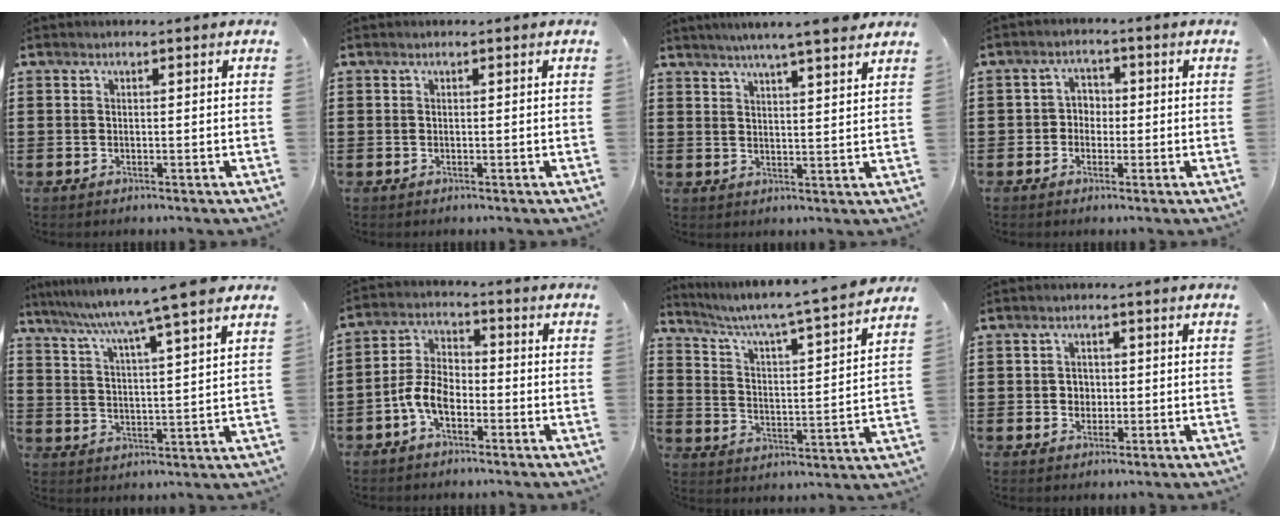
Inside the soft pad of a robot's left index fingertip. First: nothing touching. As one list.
[{"total": 0.0}, {"total": 4.8, "force": [4.3, -0.5, 2.1], "torque": [-0.054, -0.013, 0.073]}, {"total": 2.6, "force": [-0.8, 2.3, 0.9], "torque": [-0.029, 0.011, -0.021]}, {"total": 7.5, "force": [6.2, -1.7, 3.9], "torque": [-0.099, -0.040, 0.098]}, {"total": 5.9, "force": [-2.8, 3.2, 4.1], "torque": [-0.107, 0.003, -0.062]}, {"total": 4.5, "force": [3.9, -0.8, 2.0], "torque": [-0.059, -0.043, 0.053]}, {"total": 2.1, "force": [0.0, 2.0, 0.8], "torque": [-0.023, 0.008, -0.004]}]